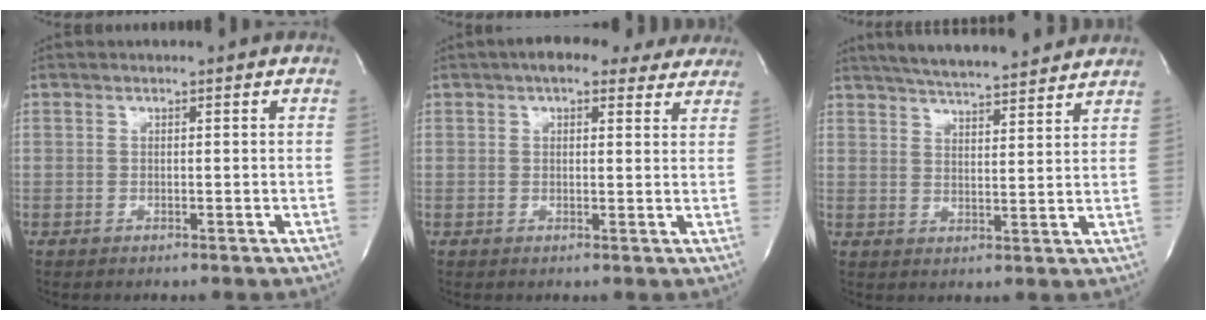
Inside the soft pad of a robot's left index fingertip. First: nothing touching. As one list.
[{"total": 9.7, "force": [7.9, 3.7, 4.3], "torque": [-0.044, 0.027, 0.092]}, {"total": 15.8, "force": [14.2, 1.9, 6.5], "torque": [-0.108, 0.021, 0.203]}]